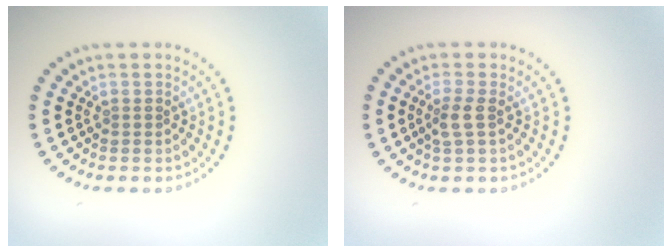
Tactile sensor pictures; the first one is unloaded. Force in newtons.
{"total": 1.7, "press": 1.6, "slide": 0.7}